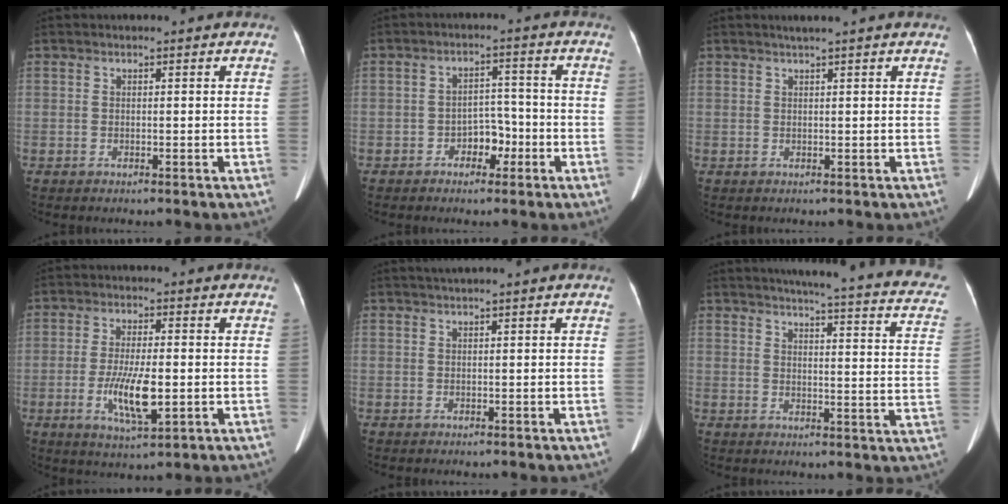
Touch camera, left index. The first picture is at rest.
{"total": 4.2, "force": [-2.2, 2.5, 2.5], "torque": [-0.036, 0.014, -0.034]}
{"total": 1.7, "force": [1.3, -0.4, 1.0], "torque": [-0.016, 0.009, 0.028]}
{"total": 7.9, "force": [-1.8, 1.8, 7.5], "torque": [-0.145, -0.013, -0.027]}
{"total": 1.2, "force": [0.8, -0.3, 0.8], "torque": [-0.021, 0.011, 0.021]}
{"total": 21.7, "force": [18.2, 2.3, 11.5], "torque": [-0.142, -0.037, 0.192]}